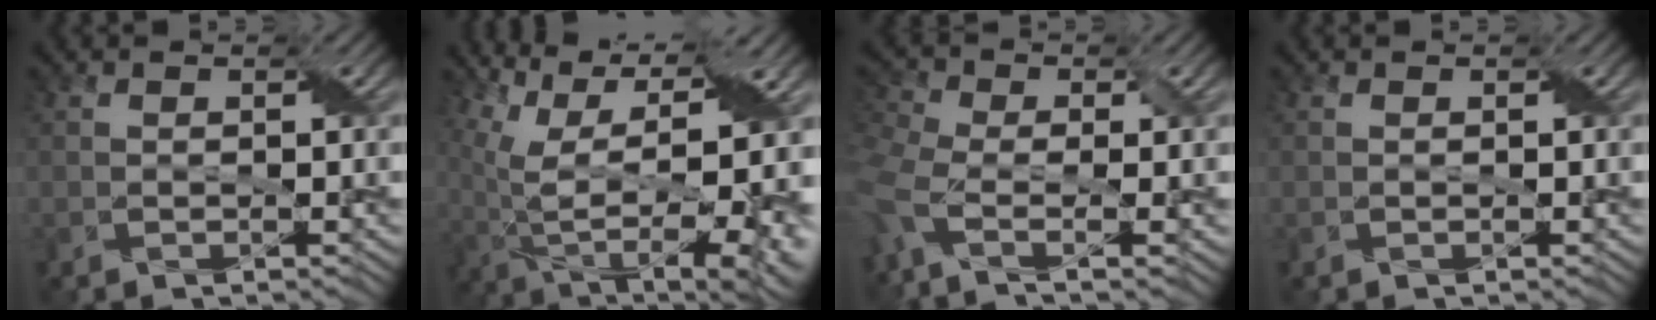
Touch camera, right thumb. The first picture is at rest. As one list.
[{"total": 18.0, "force": [0.6, 8.7, 15.8], "torque": [-0.243, -0.008, 0.047]}, {"total": 7.9, "force": [-2.6, 3.8, 6.4], "torque": [-0.178, -0.016, -0.054]}, {"total": 0.0}]